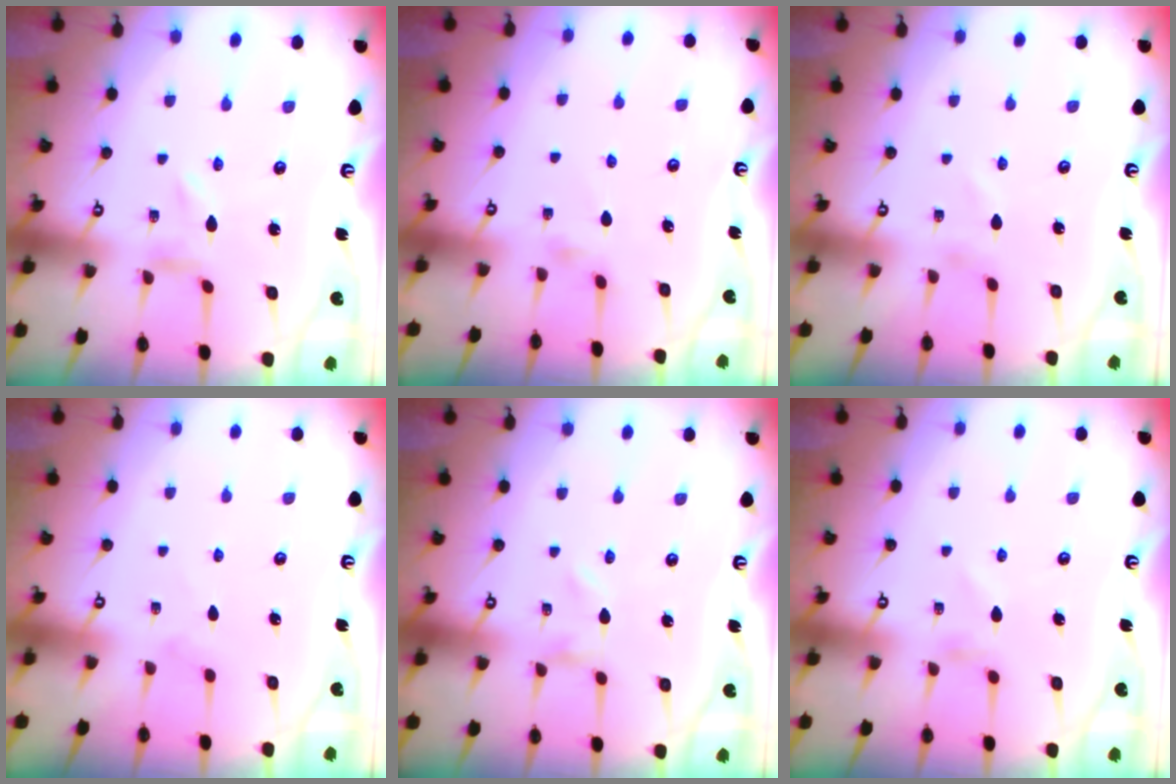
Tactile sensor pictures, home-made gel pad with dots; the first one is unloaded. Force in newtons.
{"total": 2.0, "press": 2.0, "slide": 0.4}
{"total": 0.0}
{"total": 0.8, "press": 0.8, "slide": 0.1}
{"total": 0.0}
{"total": 2.8, "press": 2.8, "slide": 0.3}